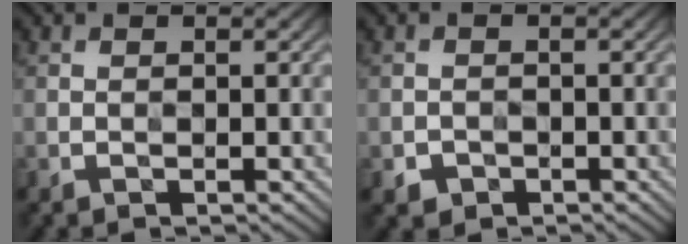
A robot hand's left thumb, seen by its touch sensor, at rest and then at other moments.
{"total": 1.5, "force": [-0.9, 1.1, 0.4], "torque": [-0.005, -0.004, -0.018]}